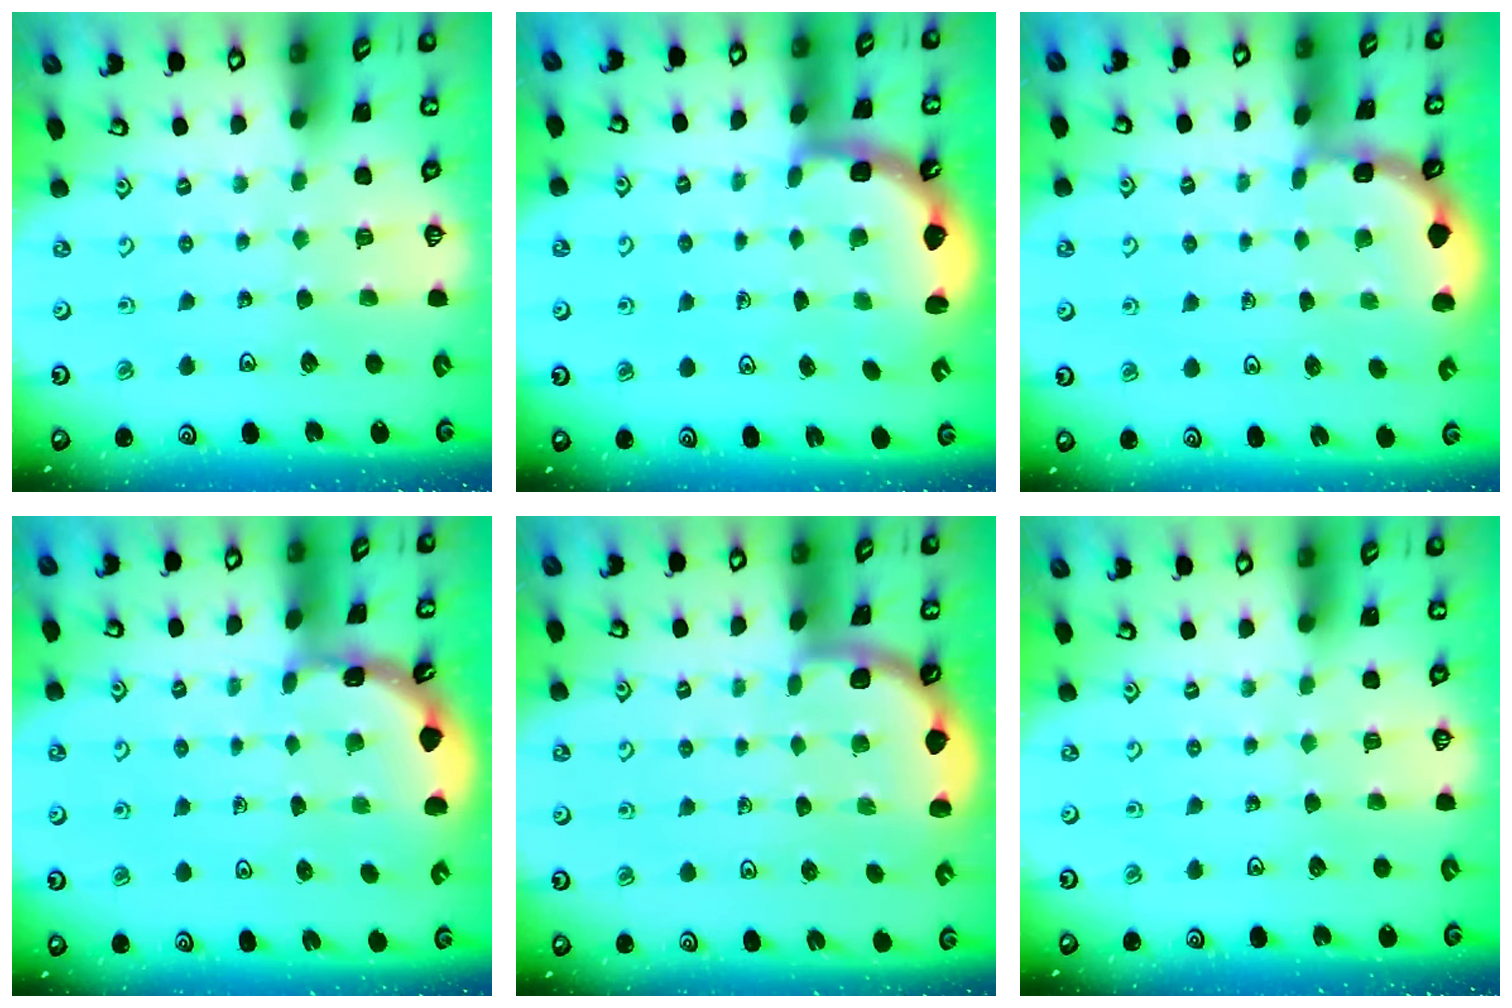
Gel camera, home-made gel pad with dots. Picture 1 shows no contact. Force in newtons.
{"total": 4.1, "press": 3.6, "slide": 1.8}
{"total": 2.1, "press": 2.1, "slide": 0.2}
{"total": 1.9, "press": 1.9, "slide": 0.1}
{"total": 1.8, "press": 1.8, "slide": 0.0}
{"total": 0.0}